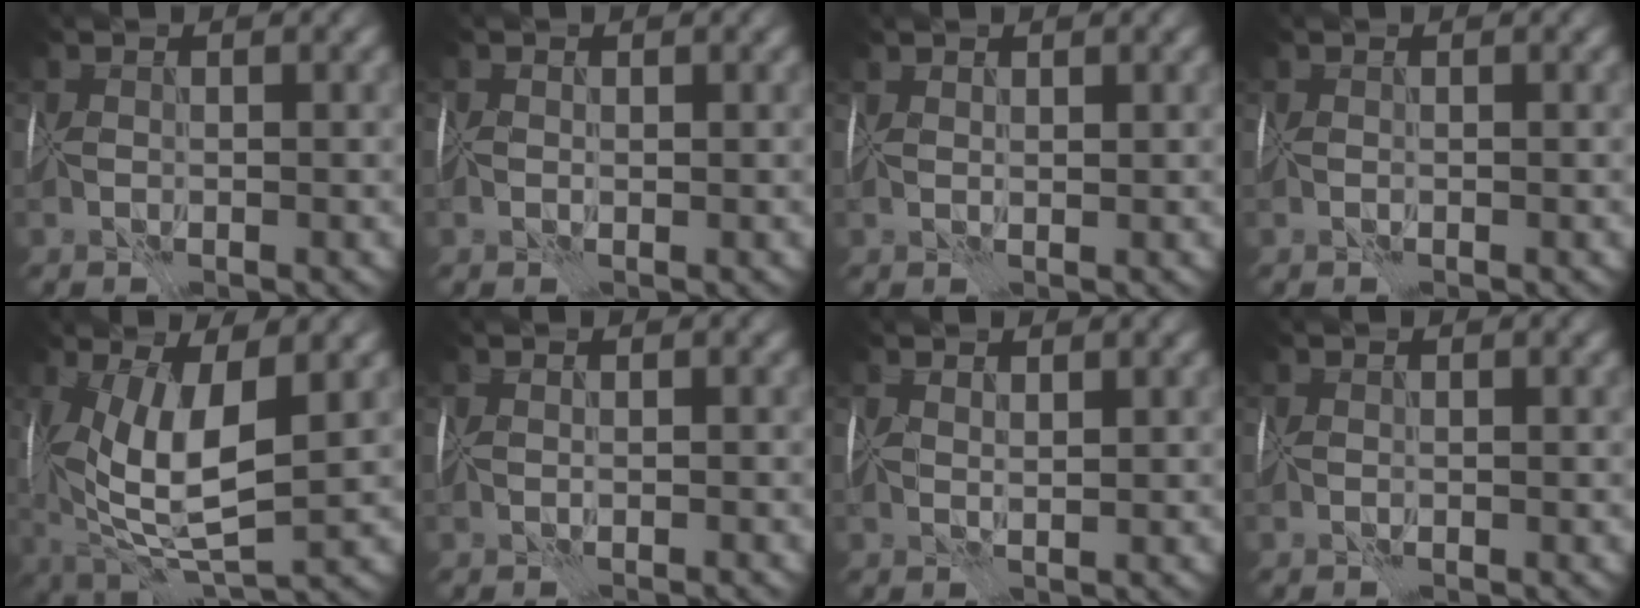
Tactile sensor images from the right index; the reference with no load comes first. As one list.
[{"total": 1.0, "force": [0.6, -0.4, -0.7], "torque": [0.018, 0.007, 0.011]}, {"total": 1.6, "force": [1.5, -0.4, -0.4], "torque": [0.007, 0.013, 0.032]}, {"total": 0.0}, {"total": 7.7, "force": [1.8, 2.3, 7.1], "torque": [-0.143, -0.001, 0.039]}, {"total": 0.9, "force": [-0.2, -0.7, -0.4], "torque": [0.012, 0.002, 0.000]}, {"total": 1.7, "force": [1.6, -0.7, -0.3], "torque": [0.007, 0.006, 0.037]}, {"total": 0.0}]